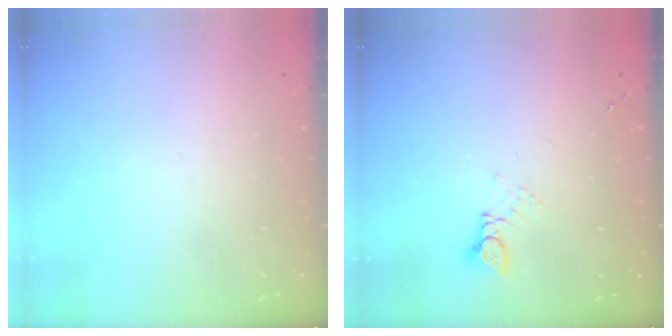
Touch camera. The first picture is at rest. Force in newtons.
{"total": 2.8, "press": 2.8, "slide": 0.2}